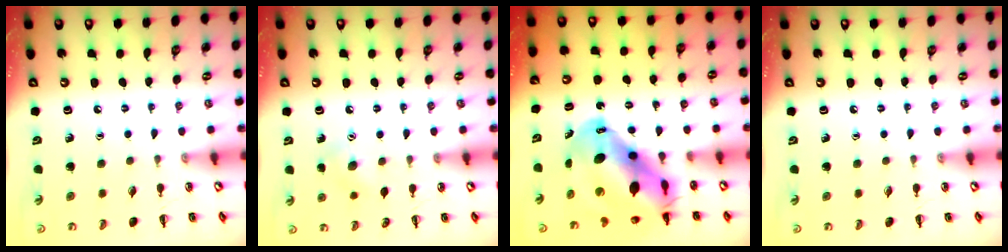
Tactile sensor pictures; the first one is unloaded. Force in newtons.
{"total": 5.6, "press": 5.5, "slide": 1.2}
{"total": 17.3, "press": 16.7, "slide": 4.6}
{"total": 0.0}